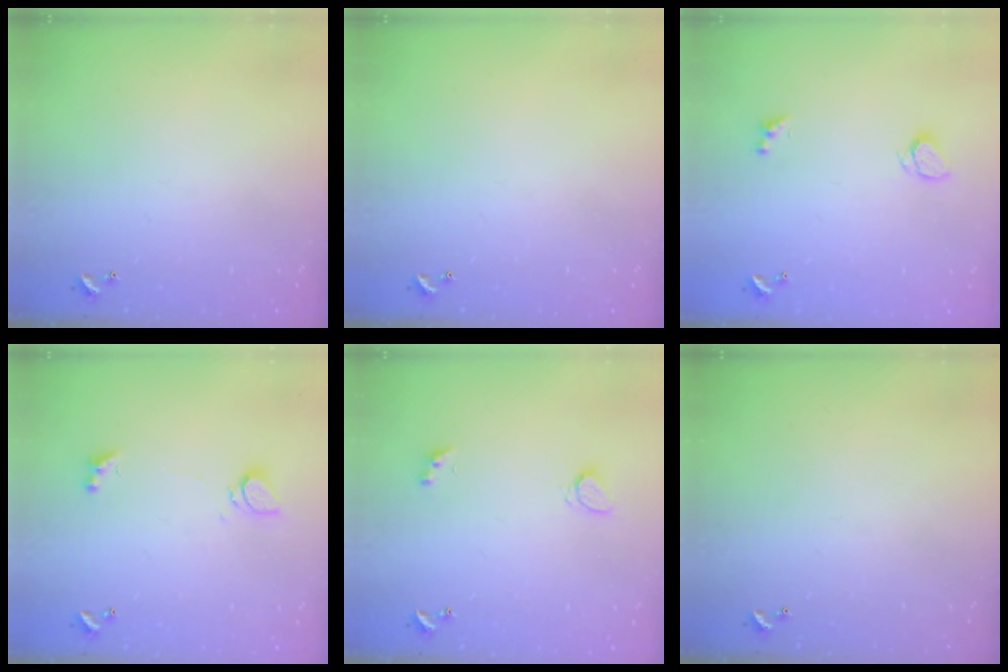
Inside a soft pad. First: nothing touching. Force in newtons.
{"total": 0.0}
{"total": 2.4, "press": 2.3, "slide": 0.6}
{"total": 1.0, "press": 0.9, "slide": 0.4}
{"total": 2.1, "press": 2.0, "slide": 0.4}
{"total": 0.0}